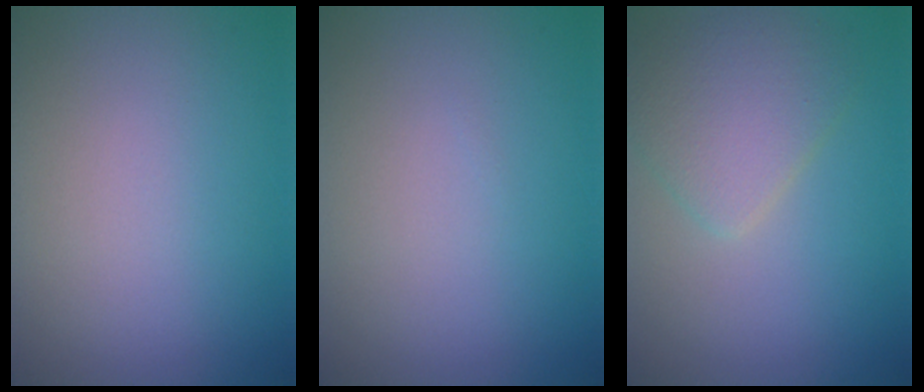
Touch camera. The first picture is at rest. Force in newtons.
{"total": 0.0}
{"total": 3.8, "press": 3.8, "slide": 0.1}